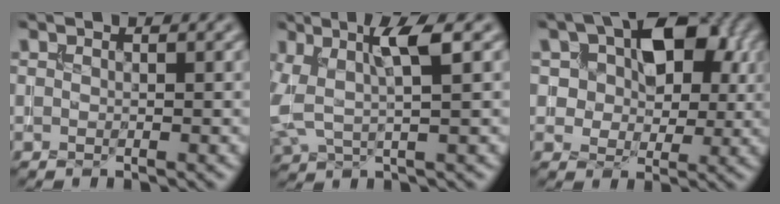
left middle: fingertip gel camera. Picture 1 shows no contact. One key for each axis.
{"total": 5.2, "fx": 1.4, "fy": 1.6, "fz": 4.8, "tx": -0.109, "ty": 0.000, "tz": 0.026}
{"total": 8.8, "fx": 2.8, "fy": 5.6, "fz": 6.1, "tx": -0.091, "ty": 0.005, "tz": 0.032}